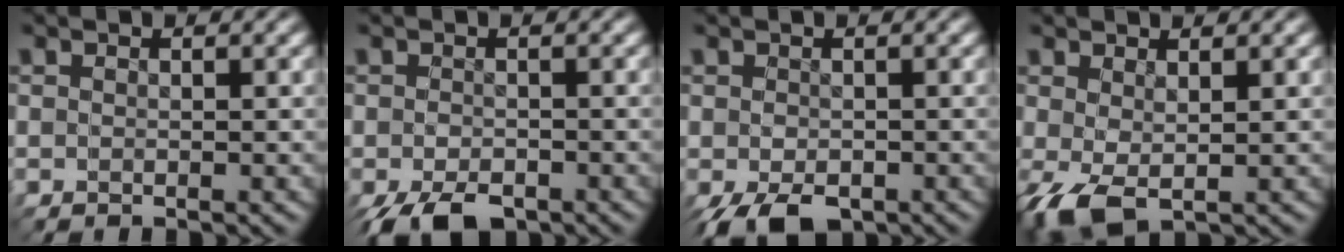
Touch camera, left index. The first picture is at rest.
{"total": 2.0, "force": [-2.0, 0.5, 0.2], "torque": [-0.012, -0.019, -0.019]}
{"total": 2.0, "force": [-1.4, 1.3, 0.7], "torque": [-0.011, -0.017, -0.009]}
{"total": 3.7, "force": [-1.8, 2.7, 1.8], "torque": [-0.022, -0.014, -0.015]}